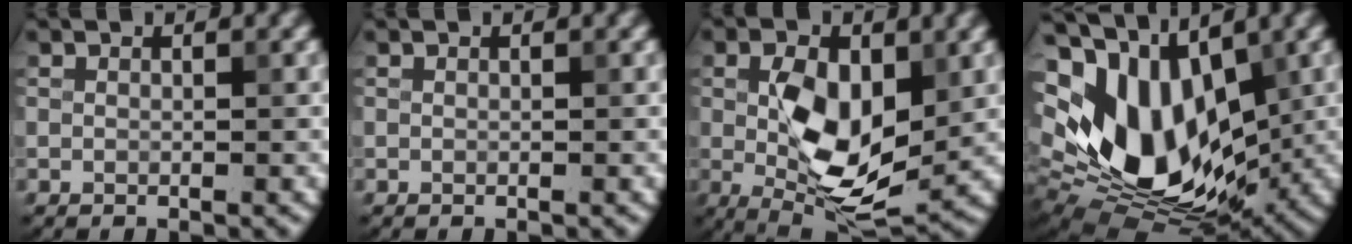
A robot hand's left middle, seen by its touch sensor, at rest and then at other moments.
{"total": 0.0}
{"total": 8.5, "force": [0.2, 4.1, 7.5], "torque": [-0.134, -0.002, 0.005]}
{"total": 13.4, "force": [1.6, 8.9, 9.9], "torque": [-0.199, -0.013, 0.020]}